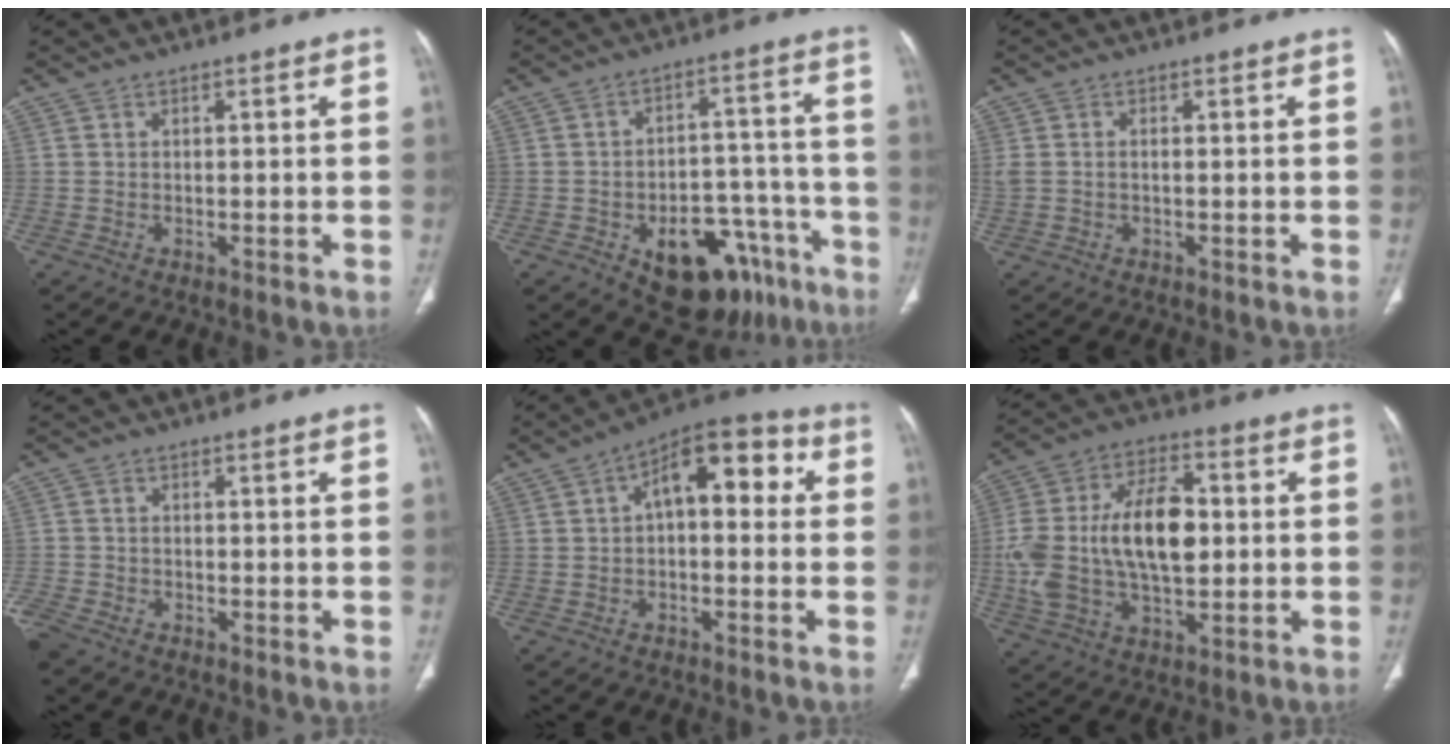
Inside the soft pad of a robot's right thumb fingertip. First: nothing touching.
{"total": 18.5, "force": [-9.7, 10.9, 11.4], "torque": [-0.097, 0.074, -0.125]}
{"total": 2.5, "force": [-0.1, 1.6, 2.0], "torque": [-0.063, 0.010, 0.001]}
{"total": 4.9, "force": [-3.9, 2.1, 1.9], "torque": [-0.057, -0.003, -0.081]}
{"total": 11.9, "force": [1.7, 6.4, 9.9], "torque": [-0.108, 0.040, 0.013]}
{"total": 20.6, "force": [0.4, 11.7, 17.0], "torque": [-0.325, 0.022, 0.013]}